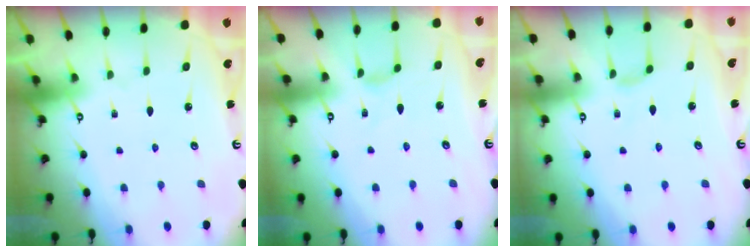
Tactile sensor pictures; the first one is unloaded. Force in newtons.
{"total": 1.2, "press": 1.2, "slide": 0.3}
{"total": 2.1, "press": 2.1, "slide": 0.4}